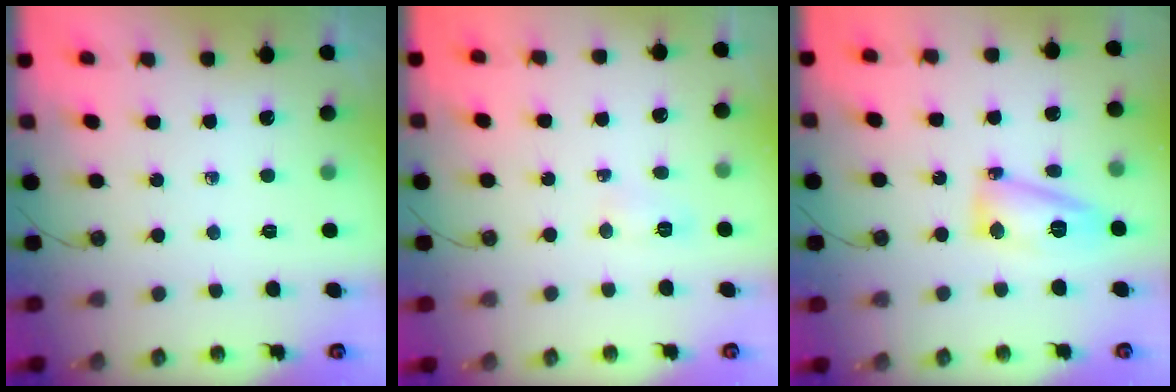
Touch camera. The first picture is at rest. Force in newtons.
{"total": 5.6, "press": 5.5, "slide": 1.2}
{"total": 11.3, "press": 11.2, "slide": 1.3}